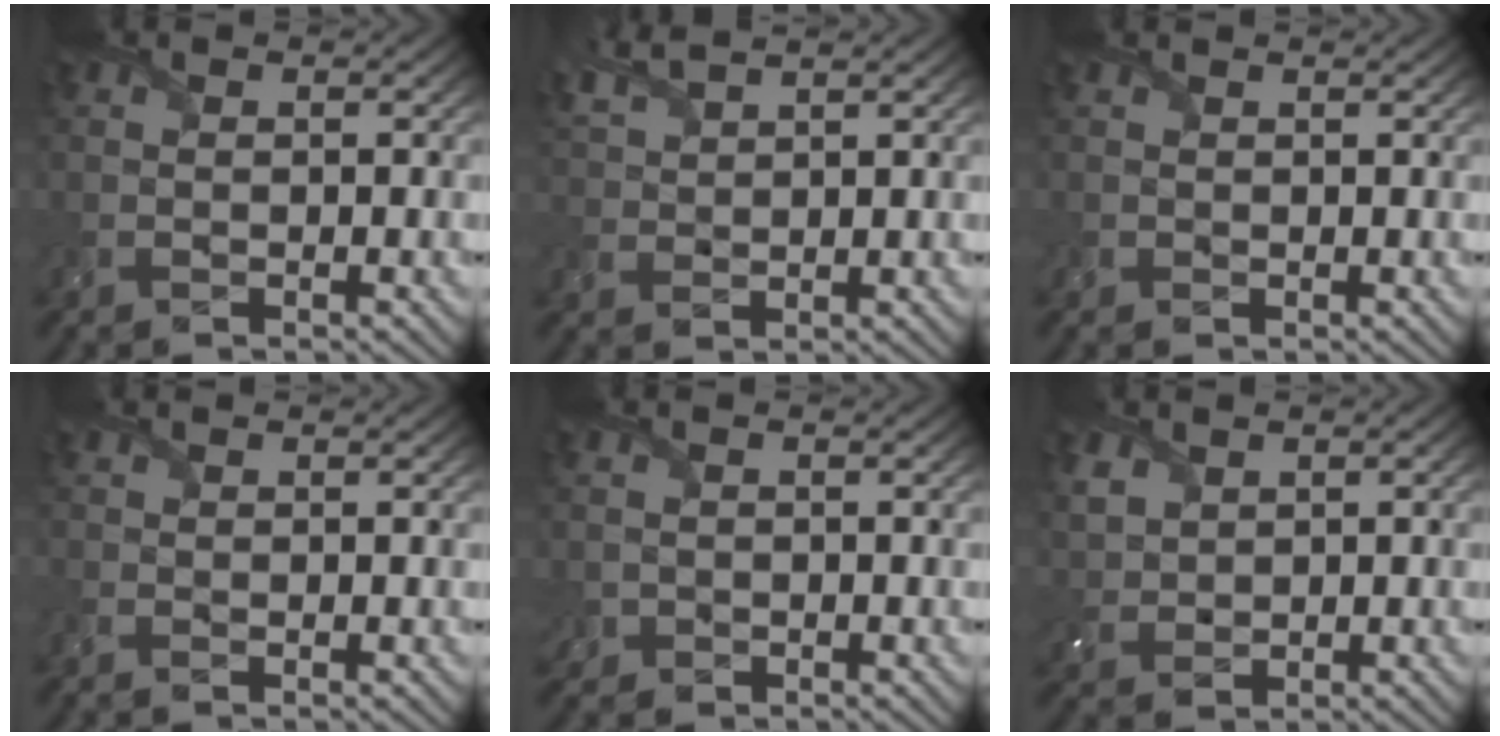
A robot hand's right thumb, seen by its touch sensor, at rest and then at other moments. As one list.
[{"total": 4.2, "force": [3.4, 1.0, 2.2], "torque": [-0.066, 0.018, 0.077]}, {"total": 0.8, "force": [0.6, 0.6, 0.0], "torque": [-0.004, 0.007, 0.012]}, {"total": 0.7, "force": [0.5, 0.3, 0.3], "torque": [-0.014, 0.008, 0.013]}, {"total": 2.0, "force": [0.2, 1.9, 0.6], "torque": [-0.029, 0.003, 0.001]}, {"total": 3.7, "force": [2.3, 2.4, 1.5], "torque": [-0.055, -0.002, 0.055]}]